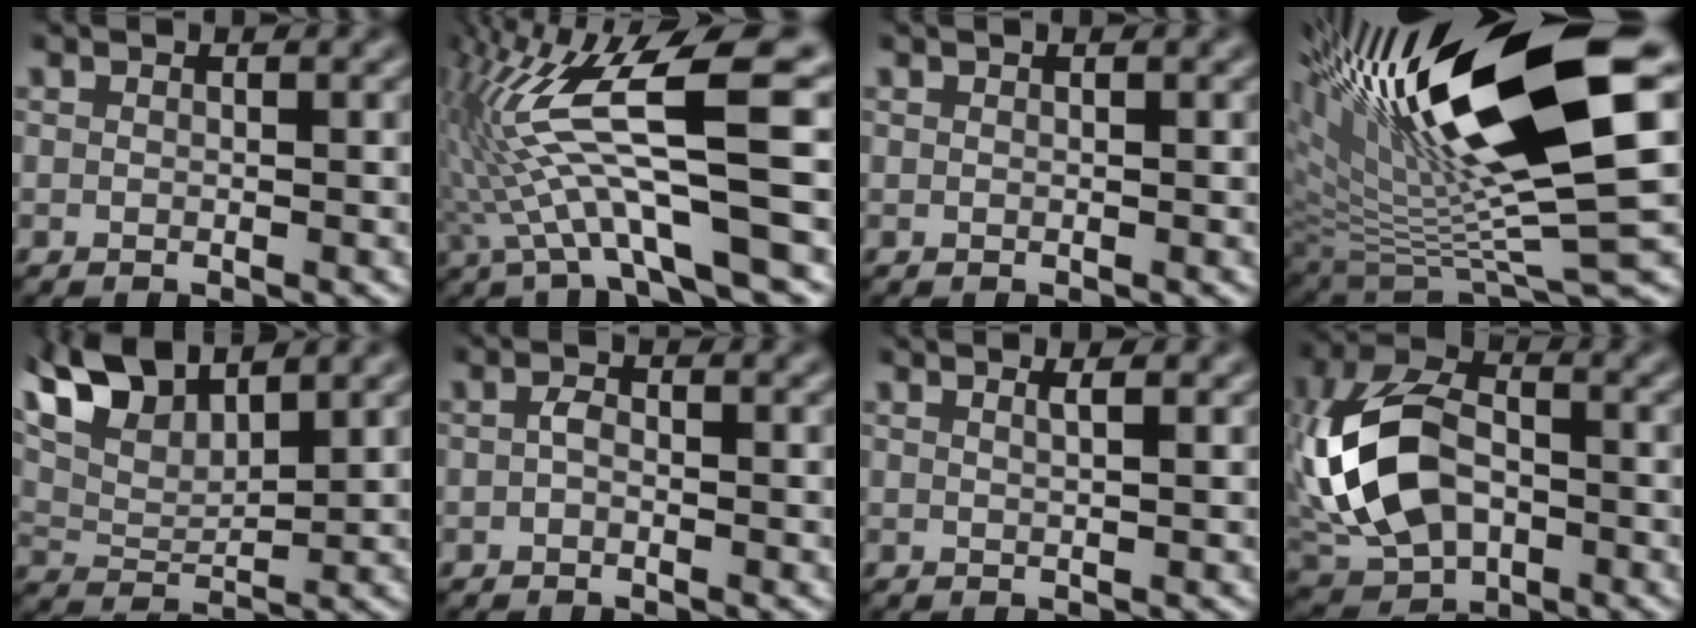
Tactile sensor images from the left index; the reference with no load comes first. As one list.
[{"total": 11.8, "force": [0.4, 2.2, 11.6], "torque": [-0.222, 0.016, 0.018]}, {"total": 0.0}, {"total": 17.2, "force": [6.0, 4.7, 15.5], "torque": [-0.271, -0.002, 0.102]}, {"total": 6.8, "force": [4.9, 2.4, 4.0], "torque": [-0.086, 0.013, 0.094]}, {"total": 1.0, "force": [-0.2, 0.6, 0.8], "torque": [-0.017, 0.002, -0.006]}, {"total": 1.3, "force": [0.7, 0.4, 1.0], "torque": [-0.007, 0.001, 0.004]}, {"total": 10.6, "force": [-1.2, 7.1, 7.8], "torque": [-0.176, 0.007, -0.036]}]